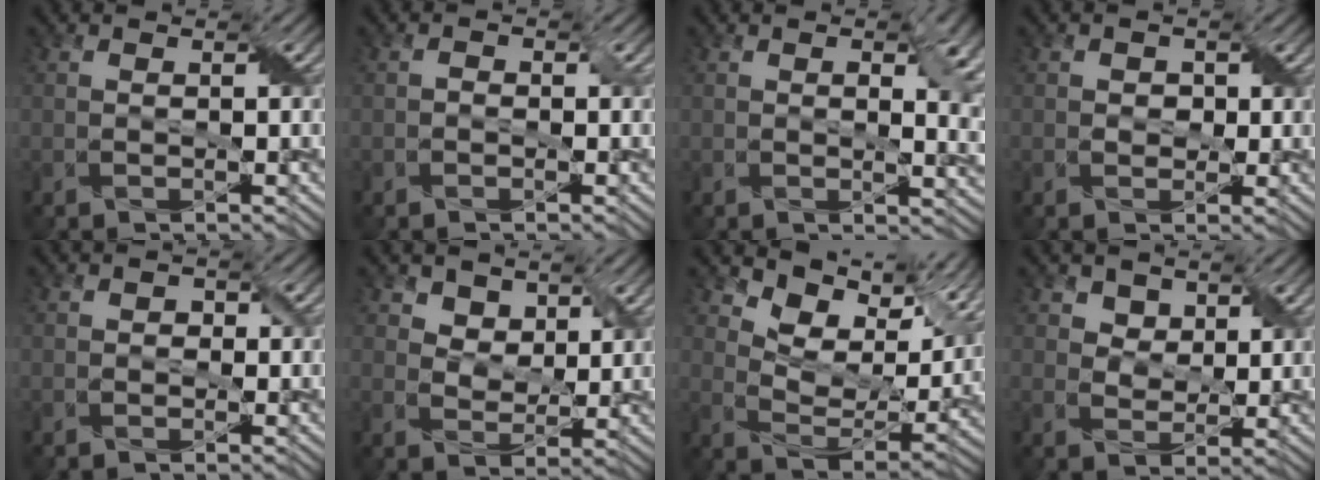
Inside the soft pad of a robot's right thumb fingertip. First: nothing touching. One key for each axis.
{"total": 0.9, "fx": -0.4, "fy": 0.7, "fz": 0.4, "tx": -0.007, "ty": 0.000, "tz": -0.009}
{"total": 7.3, "fx": 1.8, "fy": 3.5, "fz": 6.2, "tx": -0.087, "ty": -0.012, "tz": 0.038}
{"total": 1.7, "fx": 0.2, "fy": 1.6, "fz": 0.6, "tx": -0.012, "ty": -0.002, "tz": -0.005}
{"total": 1.1, "fx": -0.1, "fy": 1.1, "fz": 0.4, "tx": -0.005, "ty": -0.003, "tz": -0.006}
{"total": 4.5, "fx": 2.9, "fy": 3.0, "fz": 1.7, "tx": -0.050, "ty": -0.018, "tz": 0.051}
{"total": 11.0, "fx": 6.8, "fy": 5.6, "fz": 6.5, "tx": -0.125, "ty": -0.003, "tz": 0.117}
{"total": 4.0, "fx": 2.5, "fy": 2.8, "fz": 1.5, "tx": -0.046, "ty": -0.015, "tz": 0.043}